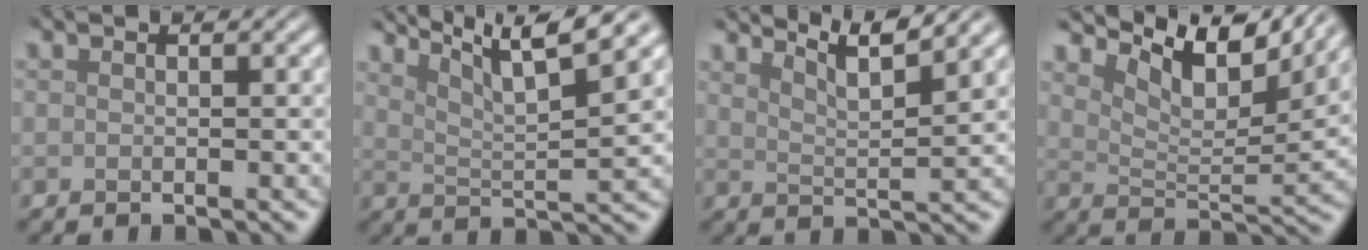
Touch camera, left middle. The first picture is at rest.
{"total": 8.5, "force": [6.3, 1.4, 5.5], "torque": [-0.092, 0.014, 0.089]}
{"total": 5.4, "force": [4.4, 0.8, 3.0], "torque": [-0.040, 0.009, 0.051]}
{"total": 8.4, "force": [6.0, 3.0, 5.1], "torque": [-0.082, 0.001, 0.102]}